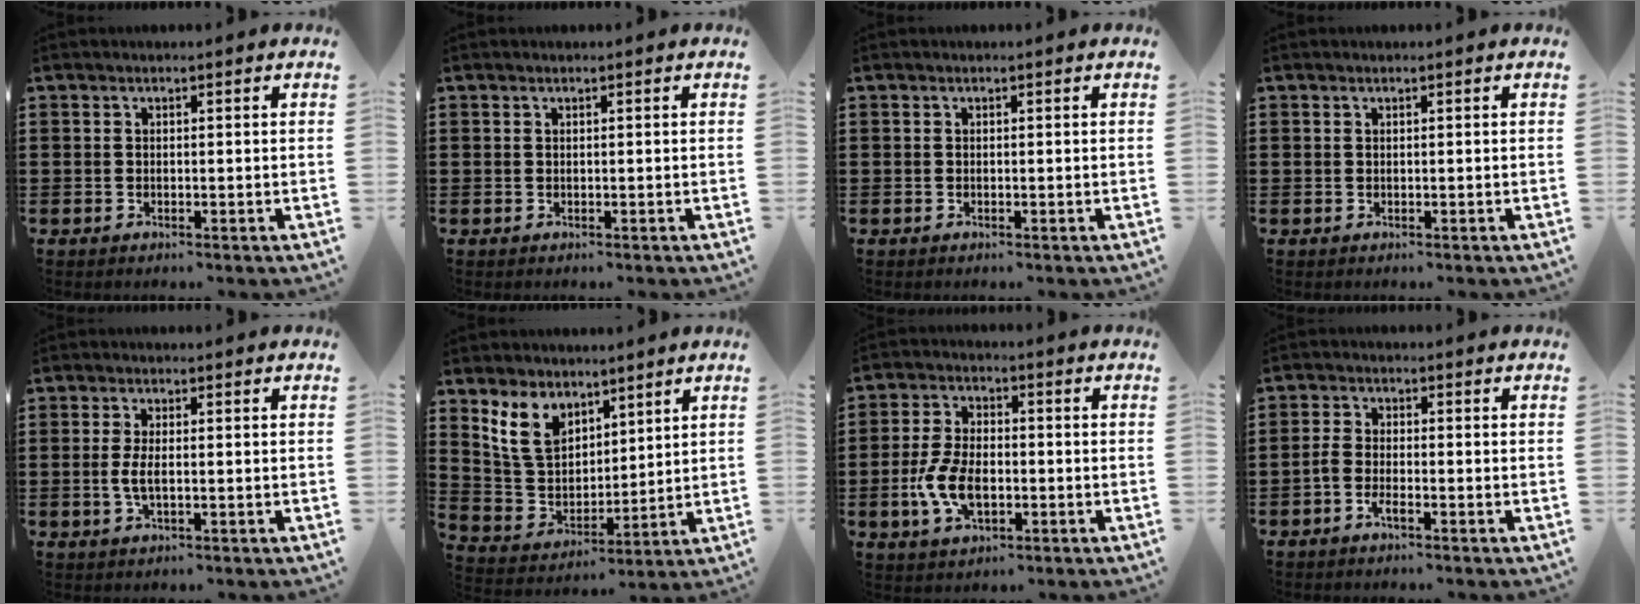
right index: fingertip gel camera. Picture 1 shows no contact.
{"total": 0.0}
{"total": 0.0}
{"total": 0.0}
{"total": 3.1, "force": [-0.2, 1.1, 2.9], "torque": [-0.068, -0.004, -0.009]}
{"total": 8.7, "force": [5.3, 5.8, 3.7], "torque": [-0.112, -0.001, 0.102]}
{"total": 7.4, "force": [-1.9, 4.0, 5.9], "torque": [-0.135, 0.000, -0.038]}
{"total": 2.3, "force": [-1.4, 0.6, 1.7], "torque": [-0.046, -0.001, -0.032]}